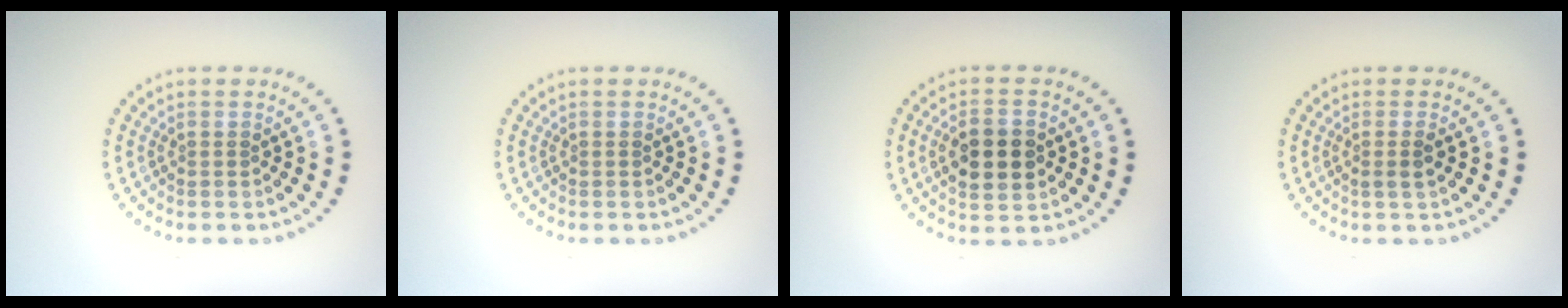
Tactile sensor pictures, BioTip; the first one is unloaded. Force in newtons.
{"total": 0.0}
{"total": 4.8, "press": 4.8, "slide": 0.2}
{"total": 1.3, "press": 1.1, "slide": 0.6}